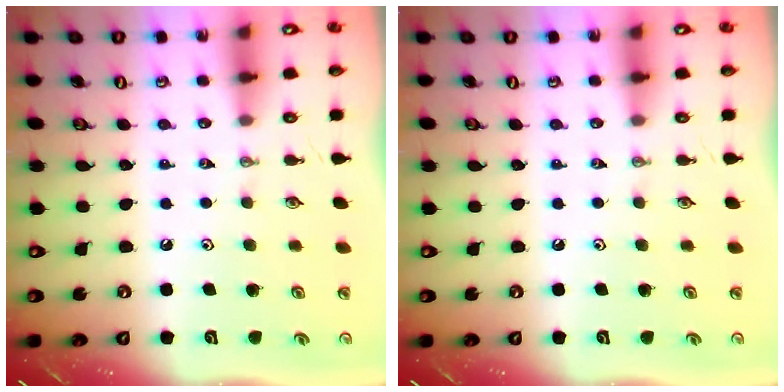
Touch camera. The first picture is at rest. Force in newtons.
{"total": 0.0}